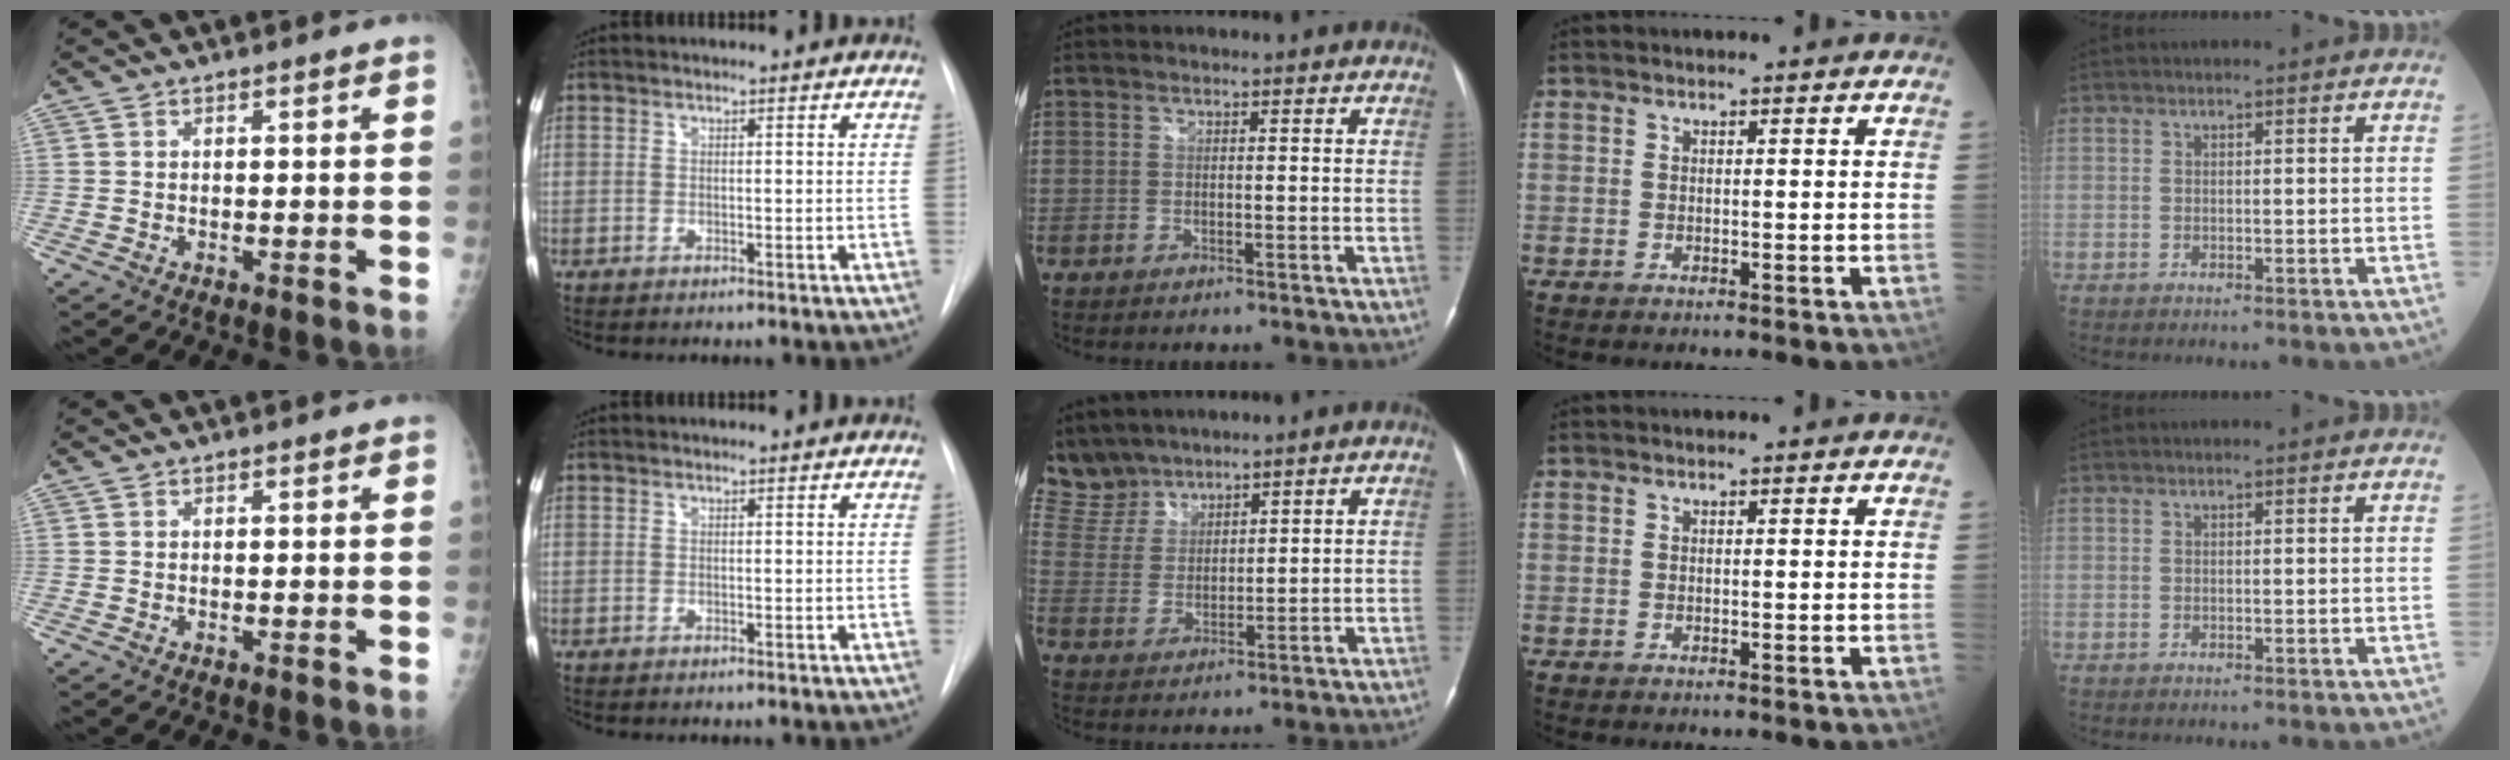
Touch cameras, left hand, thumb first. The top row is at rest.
{"middle": {"total": 8.0, "force": [7.4, 3.1, -0.1], "torque": [-0.007, 0.011, 0.166]}}